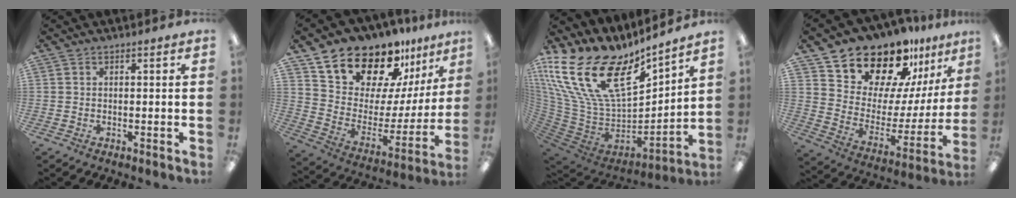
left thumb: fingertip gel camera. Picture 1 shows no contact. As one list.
[{"total": 20.0, "force": [16.8, 8.4, 6.6], "torque": [-0.125, -0.128, 0.302]}, {"total": 25.4, "force": [13.1, 12.8, 17.6], "torque": [-0.367, -0.088, 0.247]}, {"total": 18.8, "force": [16.7, 7.0, 5.0], "torque": [-0.100, -0.142, 0.296]}]